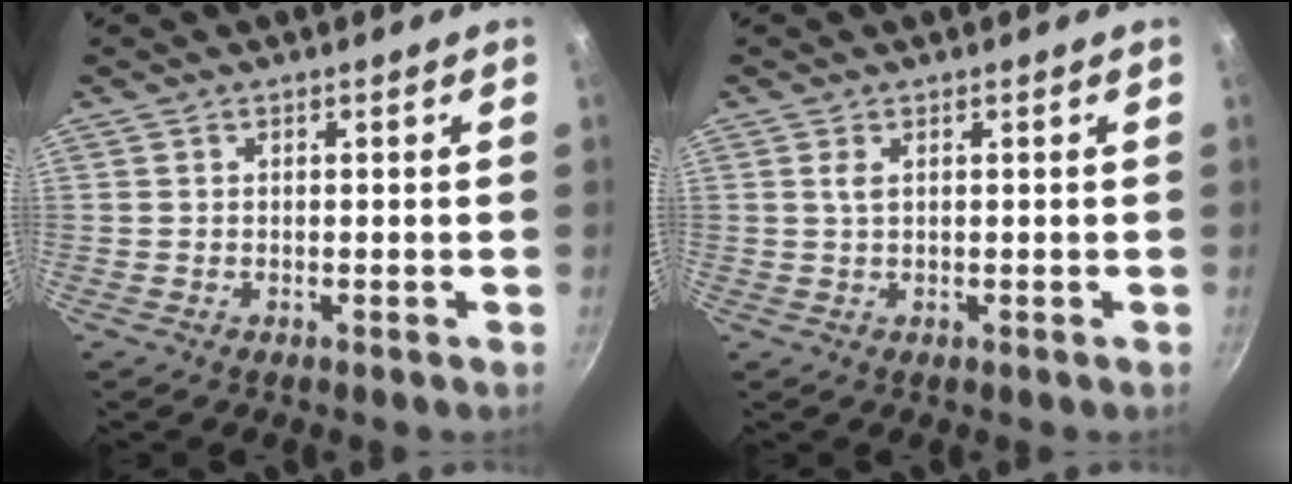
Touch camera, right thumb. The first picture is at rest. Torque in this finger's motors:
{"motor_torque": [0.87, 0.28, 0.60, -0.16, -0.02]}